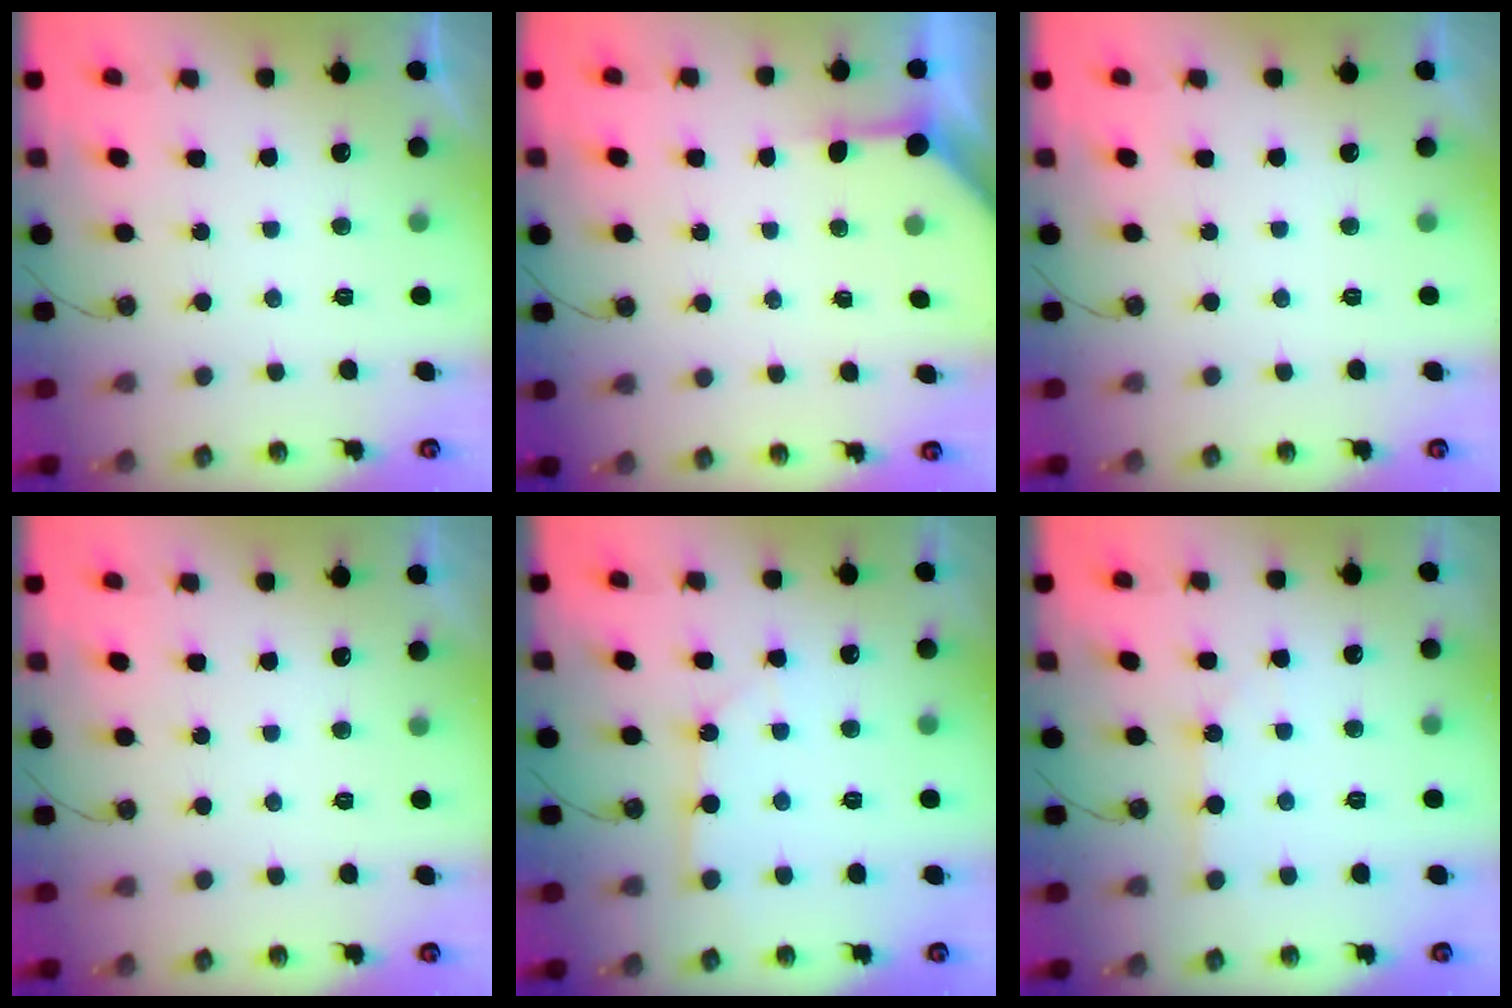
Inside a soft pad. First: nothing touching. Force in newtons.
{"total": 3.4, "press": 3.4, "slide": 0.3}
{"total": 0.0}
{"total": 0.0}
{"total": 2.9, "press": 2.9, "slide": 0.3}
{"total": 2.4, "press": 2.4, "slide": 0.1}